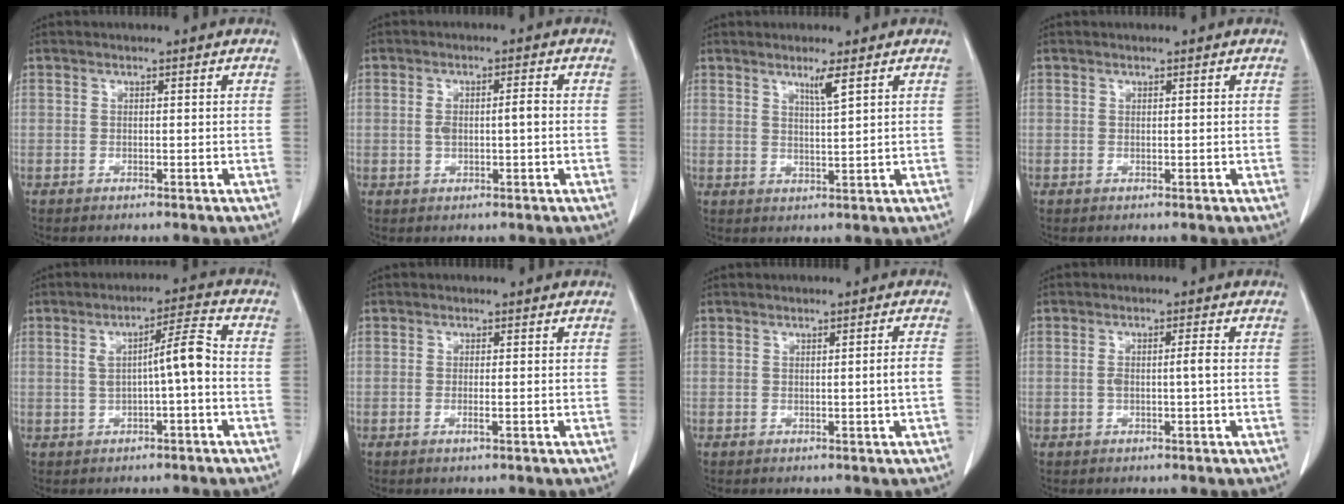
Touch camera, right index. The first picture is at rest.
{"total": 3.9, "force": [-0.1, 1.1, 3.7], "torque": [-0.076, 0.011, 0.003]}
{"total": 3.0, "force": [1.9, -0.5, 2.3], "torque": [-0.044, -0.009, 0.036]}
{"total": 0.0}
{"total": 6.2, "force": [-0.3, 0.3, 6.2], "torque": [-0.098, 0.017, -0.004]}
{"total": 1.2, "force": [-0.4, 0.0, 1.1], "torque": [-0.023, -0.003, -0.007]}
{"total": 2.0, "force": [-0.2, -0.5, 2.0], "torque": [-0.032, -0.002, 0.000]}
{"total": 2.8, "force": [-0.2, 0.2, 2.8], "torque": [-0.055, 0.006, 0.000]}